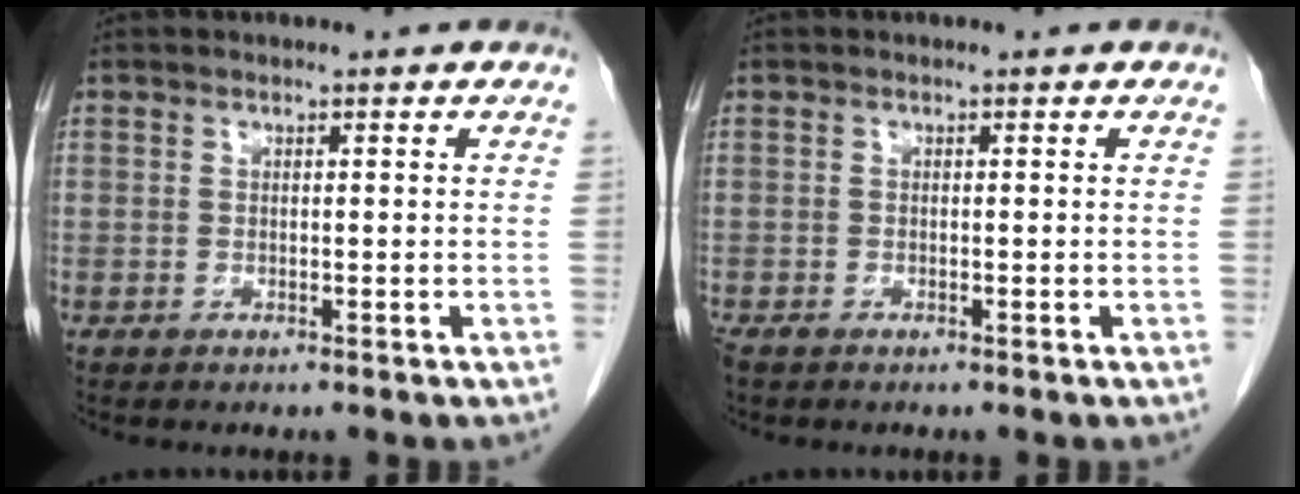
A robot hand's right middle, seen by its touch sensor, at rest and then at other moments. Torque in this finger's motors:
{"motor_torque": [0.21, -0.09, 0.07, 0.02]}